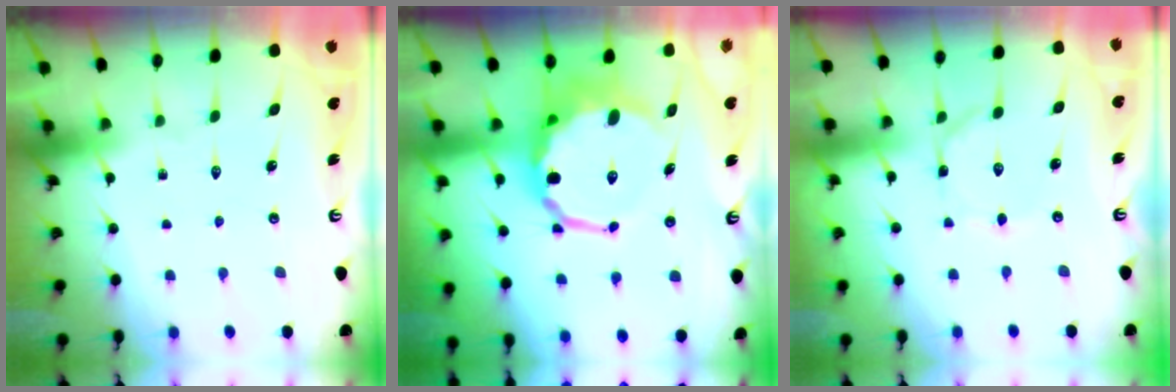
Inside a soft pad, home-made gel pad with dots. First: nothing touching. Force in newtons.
{"total": 10.3, "press": 10.0, "slide": 2.2}
{"total": 1.5, "press": 1.5, "slide": 0.1}